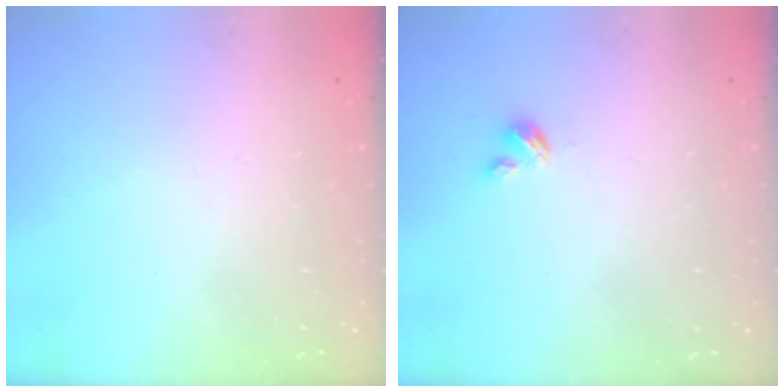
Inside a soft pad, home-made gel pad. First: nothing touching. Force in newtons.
{"total": 2.7, "press": 2.7, "slide": 0.3}